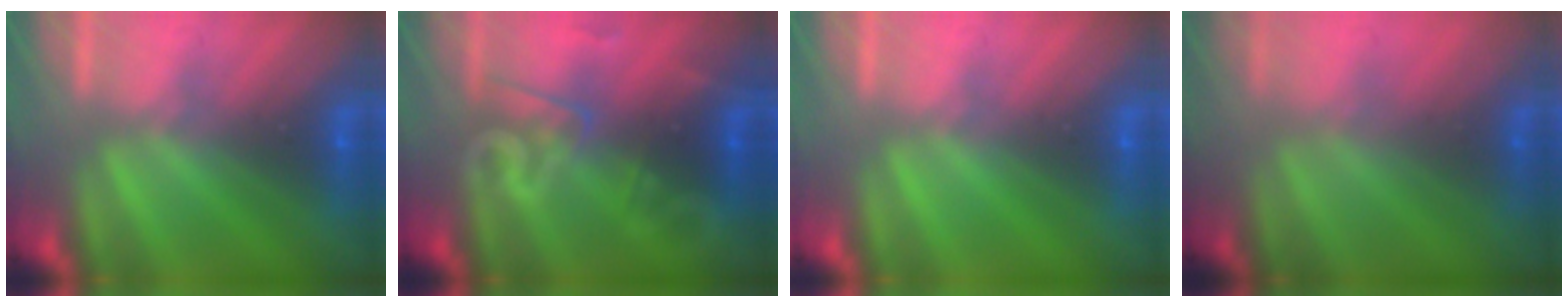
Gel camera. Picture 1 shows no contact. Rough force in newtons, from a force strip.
{"total": 2.8}
{"total": 0.0}
{"total": 1.7}